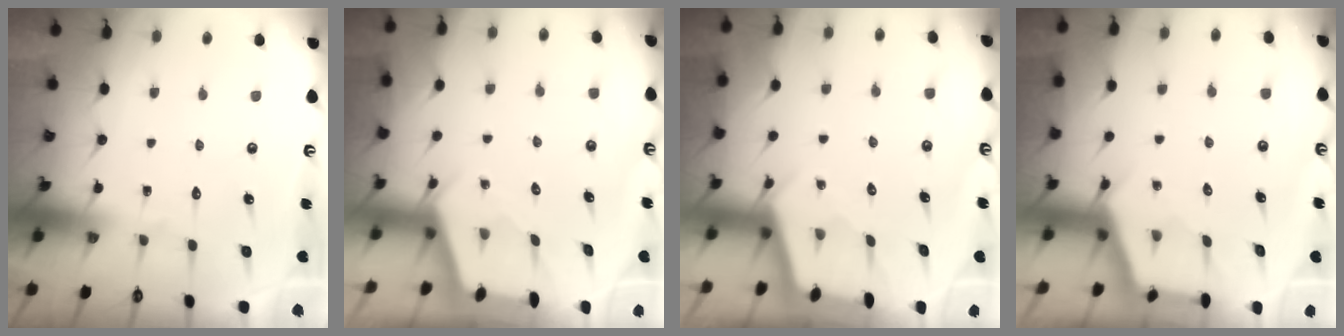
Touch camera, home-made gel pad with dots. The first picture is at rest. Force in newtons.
{"total": 2.4, "press": 2.4, "slide": 0.2}
{"total": 2.6, "press": 2.5, "slide": 0.3}
{"total": 2.0, "press": 2.0, "slide": 0.2}